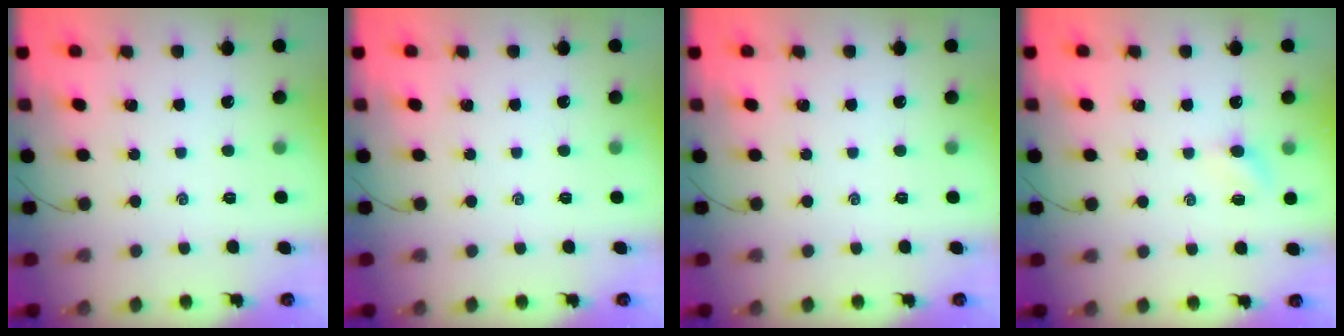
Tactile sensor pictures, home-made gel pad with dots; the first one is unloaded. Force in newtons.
{"total": 0.0}
{"total": 0.0}
{"total": 4.7, "press": 4.5, "slide": 1.2}